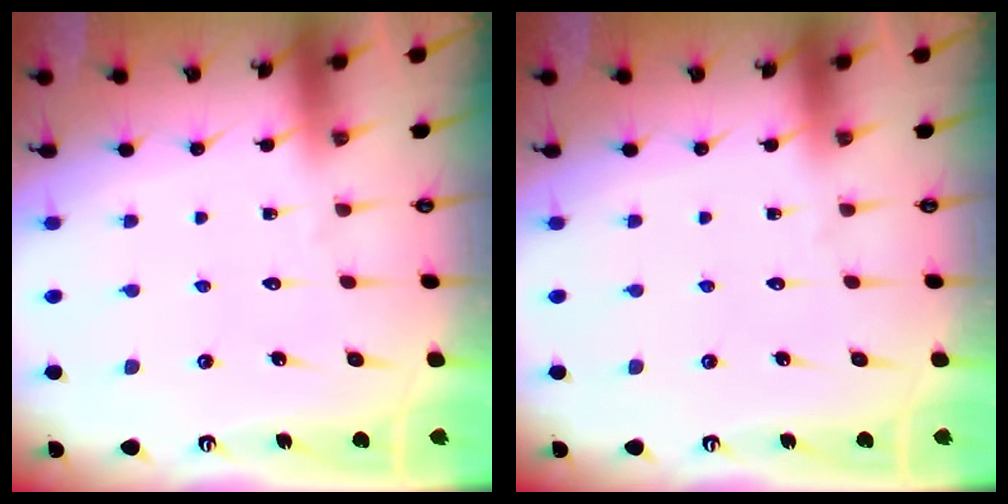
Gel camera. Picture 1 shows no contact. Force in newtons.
{"total": 0.0}